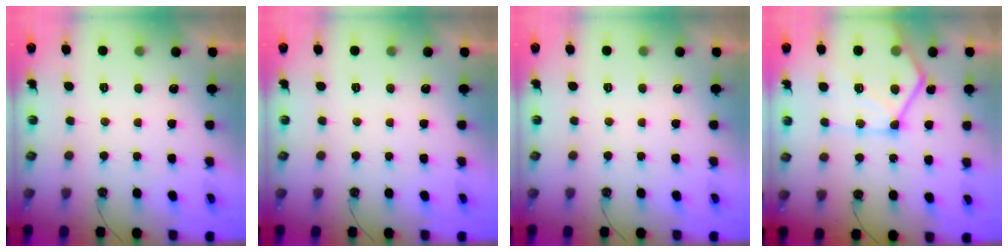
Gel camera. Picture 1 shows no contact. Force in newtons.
{"total": 0.0}
{"total": 0.0}
{"total": 18.1, "press": 18.0, "slide": 2.1}